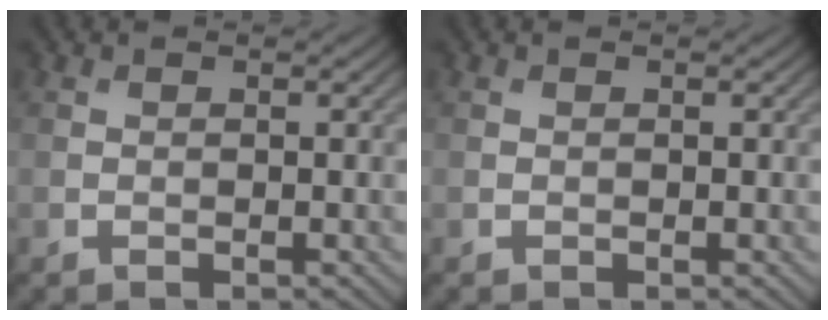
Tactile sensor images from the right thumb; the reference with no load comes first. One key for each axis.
{"total": 0.0}